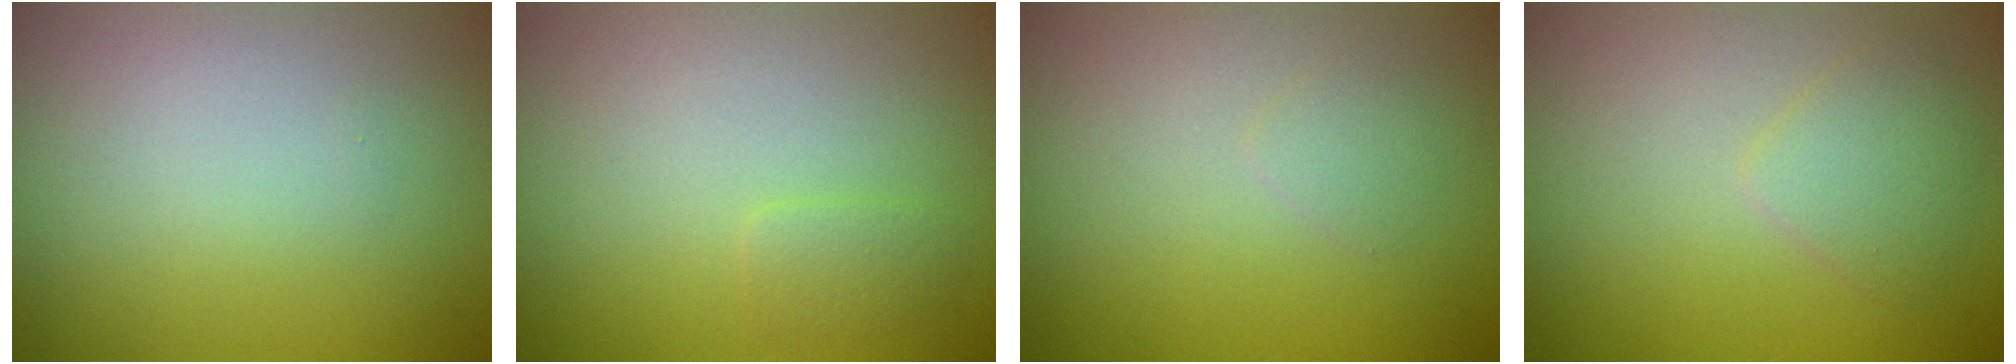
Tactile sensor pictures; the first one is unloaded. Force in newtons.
{"total": 1.0, "press": 1.0, "slide": 0.0}
{"total": 0.8, "press": 0.8, "slide": 0.1}
{"total": 2.0, "press": 2.0, "slide": 0.1}